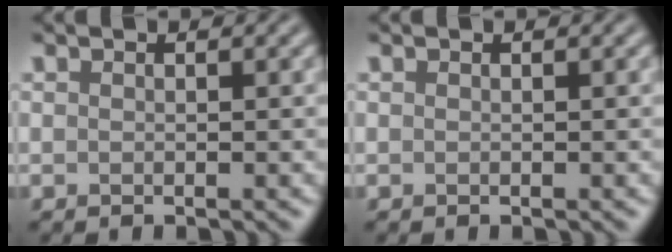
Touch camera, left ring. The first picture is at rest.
{"total": 0.0}